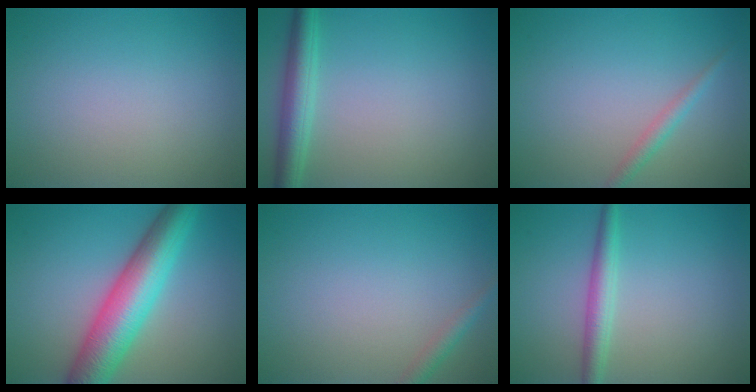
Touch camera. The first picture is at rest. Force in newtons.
{"total": 3.6, "press": 3.6, "slide": 0.1}
{"total": 1.4, "press": 1.4, "slide": 0.1}
{"total": 8.4, "press": 8.4, "slide": 0.2}
{"total": 1.4, "press": 1.4, "slide": 0.1}
{"total": 2.5, "press": 2.5, "slide": 0.0}